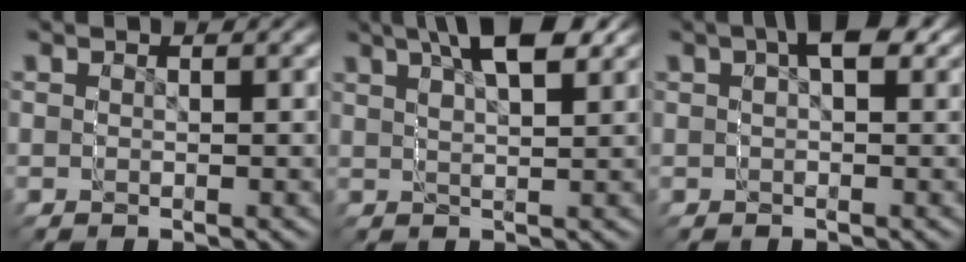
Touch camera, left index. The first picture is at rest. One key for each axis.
{"total": 4.0, "fx": 3.4, "fy": -0.1, "fz": 2.0, "tx": -0.034, "ty": 0.022, "tz": 0.048}
{"total": 2.4, "fx": 0.8, "fy": 1.4, "fz": 1.8, "tx": -0.024, "ty": 0.005, "tz": 0.008}